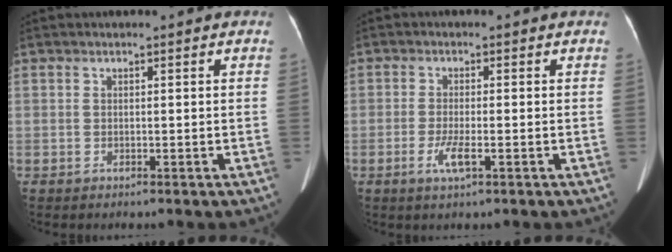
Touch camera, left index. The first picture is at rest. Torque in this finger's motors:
{"motor_torque": [0.24, 0.08, 0.07, 0.01]}